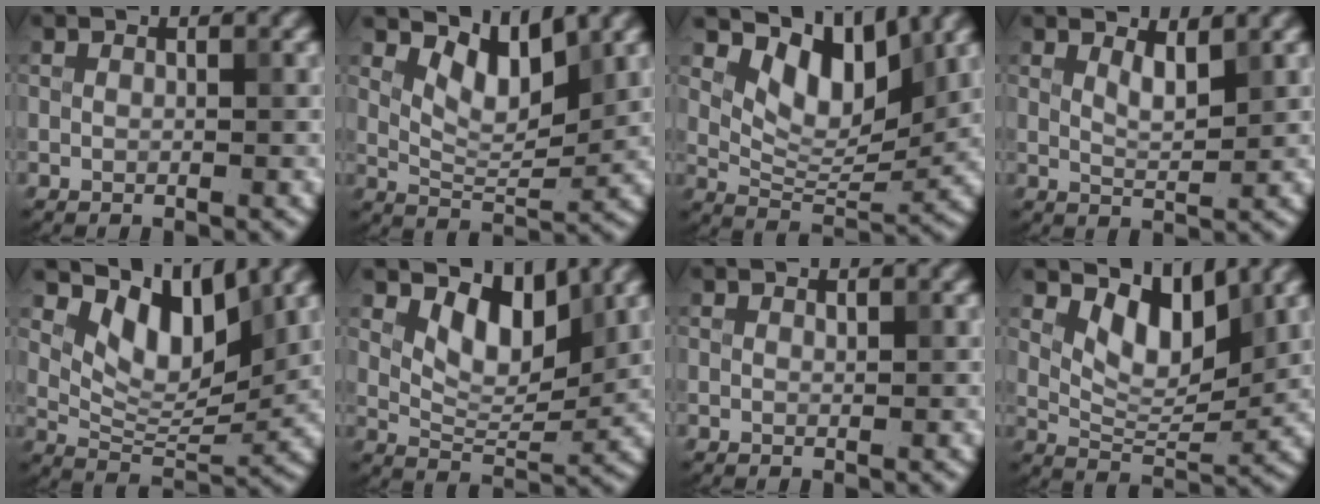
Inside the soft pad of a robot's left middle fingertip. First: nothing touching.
{"total": 4.4, "force": [2.6, 1.8, 3.1], "torque": [-0.060, -0.010, 0.044]}
{"total": 6.9, "force": [3.8, 3.3, 4.7], "torque": [-0.075, -0.011, 0.063]}
{"total": 1.9, "force": [1.2, 0.5, 1.4], "torque": [-0.025, -0.004, 0.024]}
{"total": 6.8, "force": [3.9, 3.1, 4.7], "torque": [-0.077, -0.010, 0.067]}
{"total": 5.0, "force": [2.6, 2.4, 3.5], "torque": [-0.062, -0.013, 0.042]}
{"total": 0.0}
{"total": 5.1, "force": [2.8, 2.4, 3.5], "torque": [-0.065, -0.015, 0.046]}